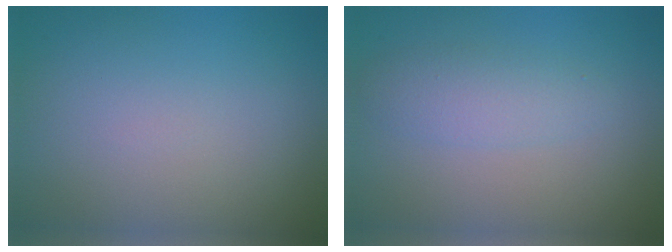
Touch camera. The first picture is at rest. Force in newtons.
{"total": 2.4, "press": 2.4, "slide": 0.0}